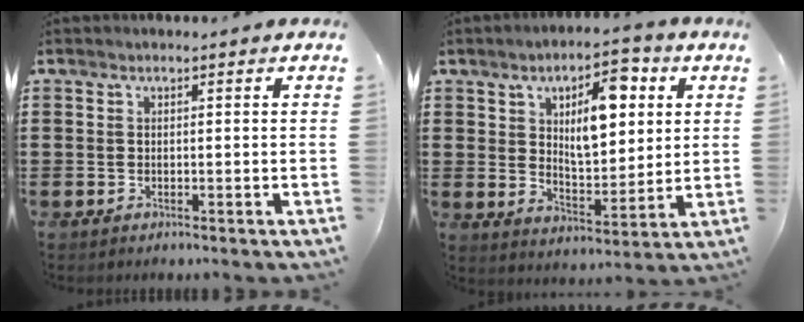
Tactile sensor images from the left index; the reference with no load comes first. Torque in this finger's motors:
{"motor_torque": [0.74, 0.11, 0.29, 0.11]}